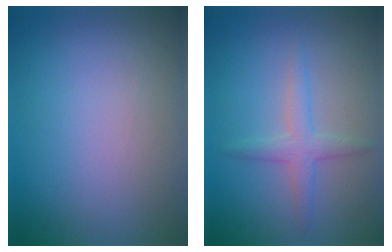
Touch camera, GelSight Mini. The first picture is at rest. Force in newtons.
{"total": 2.2, "press": 2.2, "slide": 0.1}